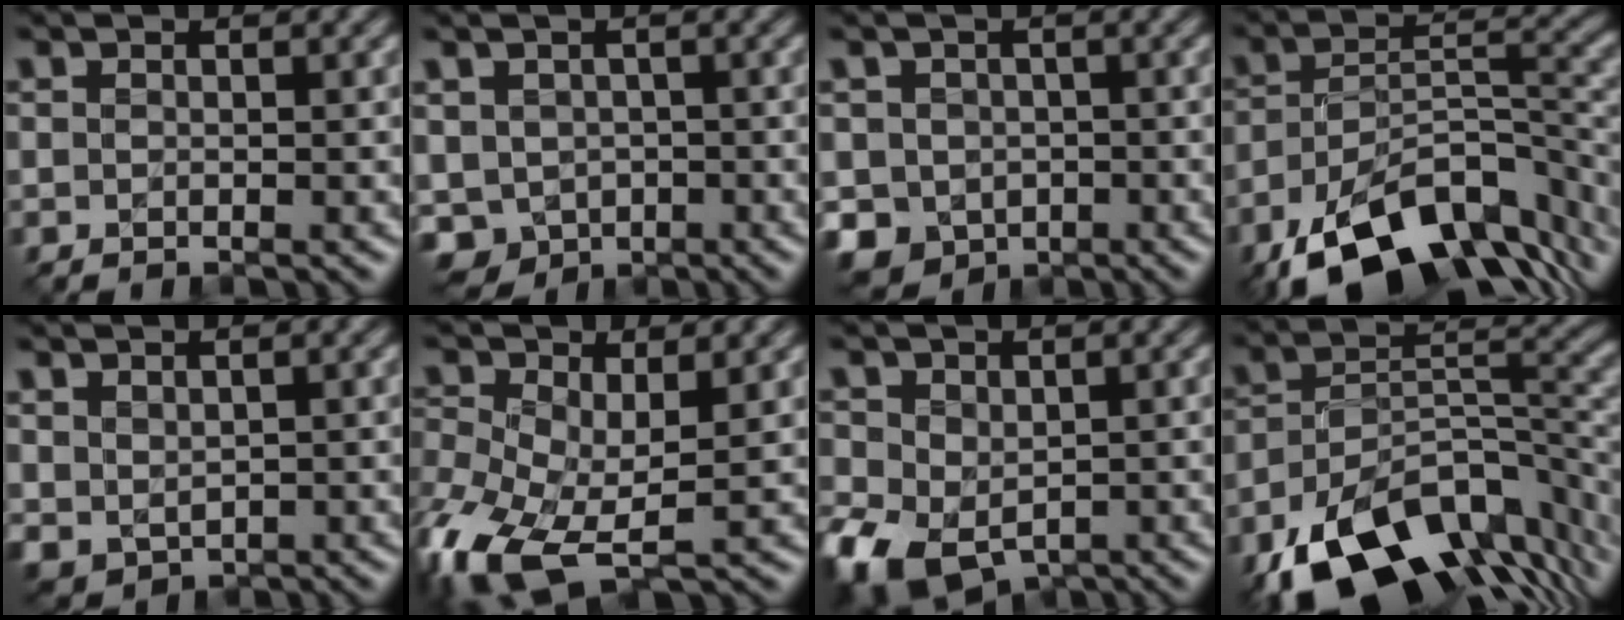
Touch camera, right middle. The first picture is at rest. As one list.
[{"total": 4.5, "force": [-1.1, 3.9, 2.0], "torque": [-0.045, -0.011, -0.020]}, {"total": 4.5, "force": [-1.4, 4.0, 1.7], "torque": [-0.029, -0.006, -0.030]}, {"total": 13.4, "force": [-8.5, 5.8, 8.6], "torque": [-0.141, 0.004, -0.141]}, {"total": 2.0, "force": [0.9, 1.5, 0.8], "torque": [-0.020, -0.004, 0.023]}, {"total": 10.5, "force": [-3.1, 5.9, 8.1], "torque": [-0.211, -0.029, -0.056]}, {"total": 8.4, "force": [-2.9, 5.9, 5.3], "torque": [-0.124, -0.020, -0.052]}, {"total": 14.2, "force": [-8.1, 7.3, 9.1], "torque": [-0.158, 0.002, -0.136]}]